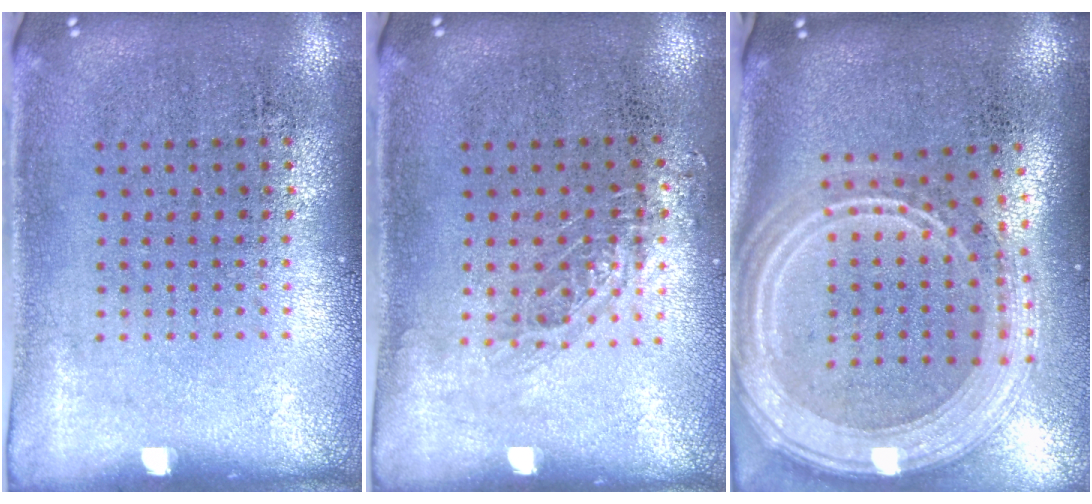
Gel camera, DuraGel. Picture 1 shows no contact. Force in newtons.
{"total": 0.8, "press": 0.8, "slide": 0.2}
{"total": 3.1, "press": 2.5, "slide": 1.7}